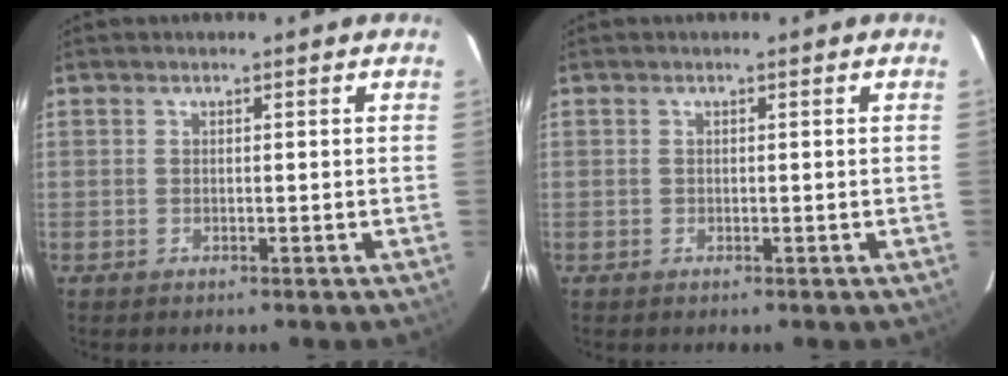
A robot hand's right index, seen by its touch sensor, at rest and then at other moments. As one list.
[{"total": 0.0}]